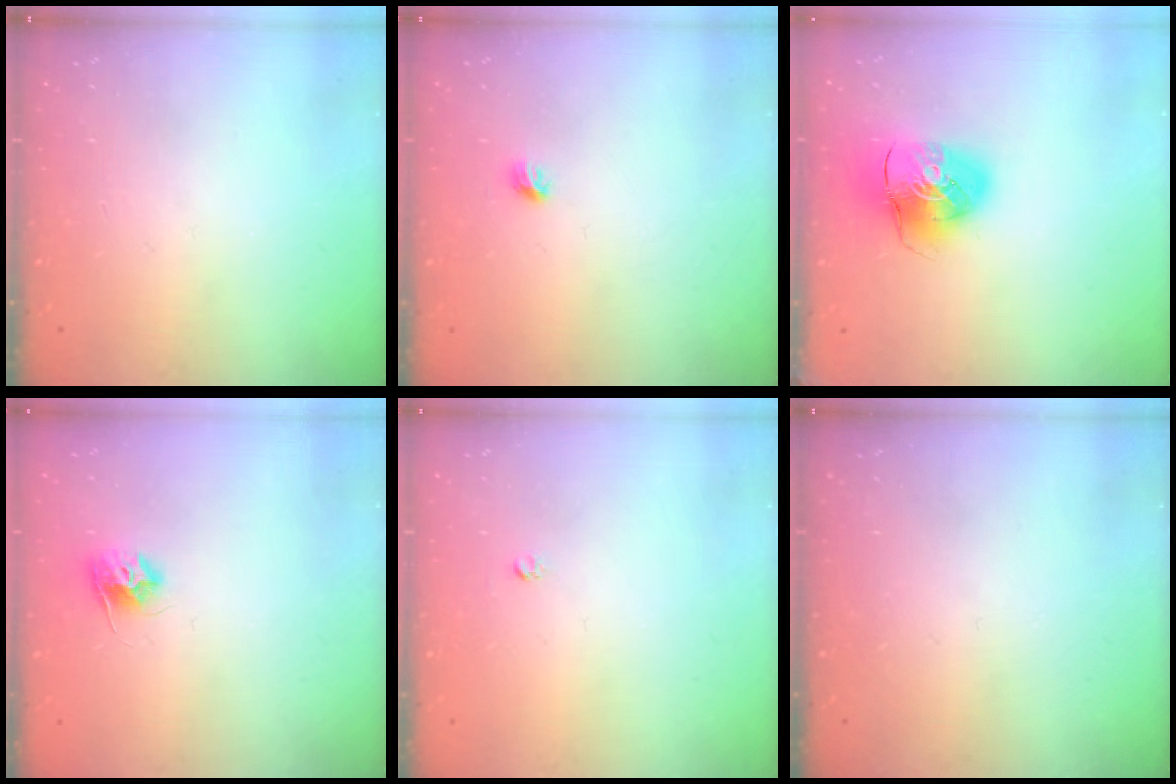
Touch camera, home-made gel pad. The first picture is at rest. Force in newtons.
{"total": 4.2, "press": 4.1, "slide": 1.0}
{"total": 12.6, "press": 12.5, "slide": 1.6}
{"total": 8.3, "press": 8.2, "slide": 0.6}
{"total": 2.5, "press": 2.5, "slide": 0.2}
{"total": 0.0}